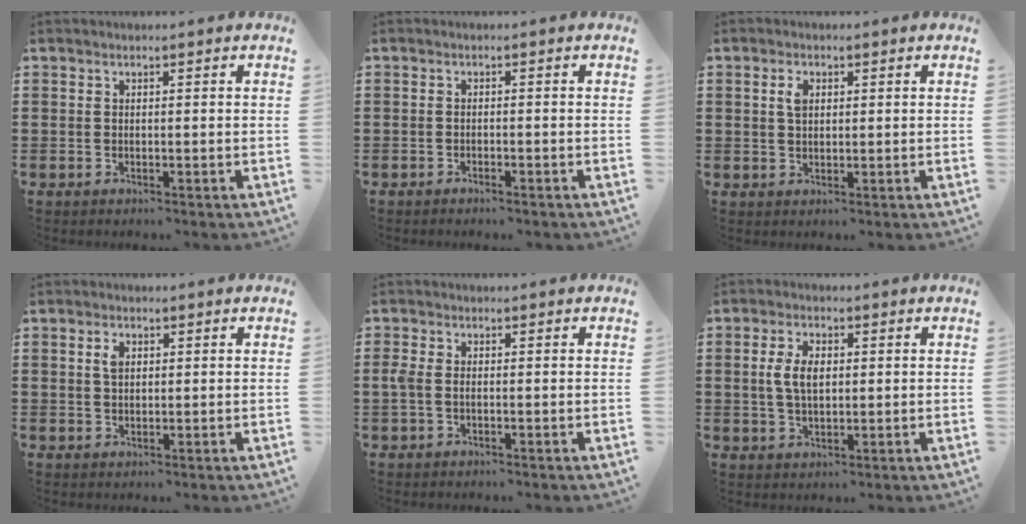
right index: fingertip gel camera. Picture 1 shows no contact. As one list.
[{"total": 0.9, "force": [-0.9, 0.0, 0.1], "torque": [-0.005, -0.001, -0.017]}, {"total": 2.5, "force": [0.8, 1.5, 1.9], "torque": [-0.042, 0.007, 0.014]}, {"total": 2.3, "force": [0.7, 1.3, 1.7], "torque": [-0.037, 0.007, 0.013]}, {"total": 1.7, "force": [-0.4, 0.8, 1.5], "torque": [-0.044, -0.005, -0.013]}, {"total": 4.9, "force": [0.5, 2.7, 4.1], "torque": [-0.091, 0.010, 0.005]}]